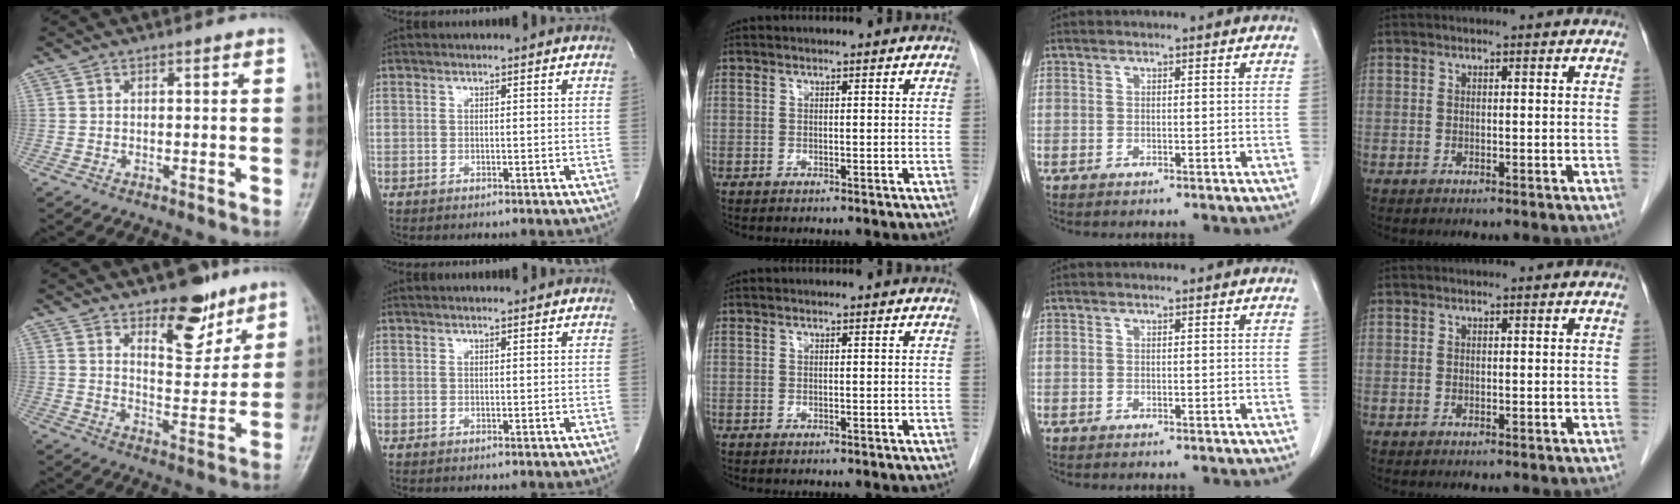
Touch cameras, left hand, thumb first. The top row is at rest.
{"thumb": {"total": 11.3, "force": [7.4, 5.1, 6.9], "torque": [-0.066, -0.054, 0.118]}, "index": {"total": 2.2, "force": [2.1, 0.1, 0.6], "torque": [-0.010, 0.011, 0.027]}}